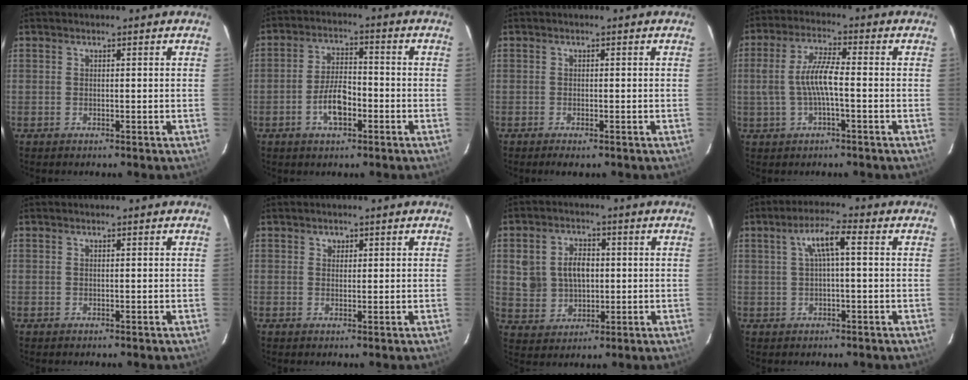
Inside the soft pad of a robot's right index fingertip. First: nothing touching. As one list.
[{"total": 7.0, "force": [-2.9, 3.2, 5.6], "torque": [-0.112, 0.008, -0.049]}, {"total": 1.6, "force": [-1.2, 0.4, 1.0], "torque": [-0.018, -0.006, -0.020]}, {"total": 7.3, "force": [-1.1, 1.5, 7.1], "torque": [-0.144, 0.006, -0.016]}, {"total": 0.0}, {"total": 1.3, "force": [0.6, 1.2, 0.2], "torque": [0.001, 0.006, 0.008]}, {"total": 8.7, "force": [1.1, 7.1, 5.0], "torque": [-0.106, 0.019, 0.033]}, {"total": 5.4, "force": [1.0, 0.8, 5.3], "torque": [-0.099, 0.012, 0.021]}]